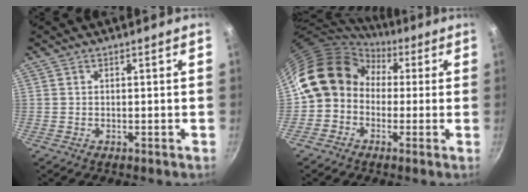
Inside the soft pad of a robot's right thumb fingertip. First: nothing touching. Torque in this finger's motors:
{"motor_torque": [-0.26, 1.14, 0.98, -0.76, 0.45]}